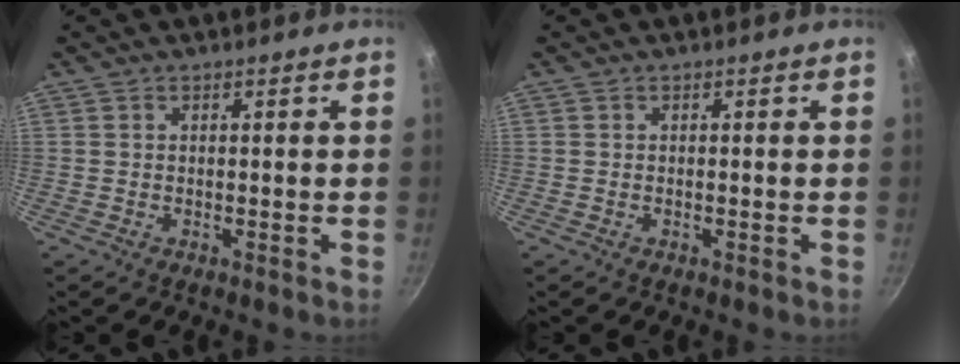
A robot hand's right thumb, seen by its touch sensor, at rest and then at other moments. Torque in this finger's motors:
{"motor_torque": [-0.32, 0.10, -0.41, -0.06, 0.00]}